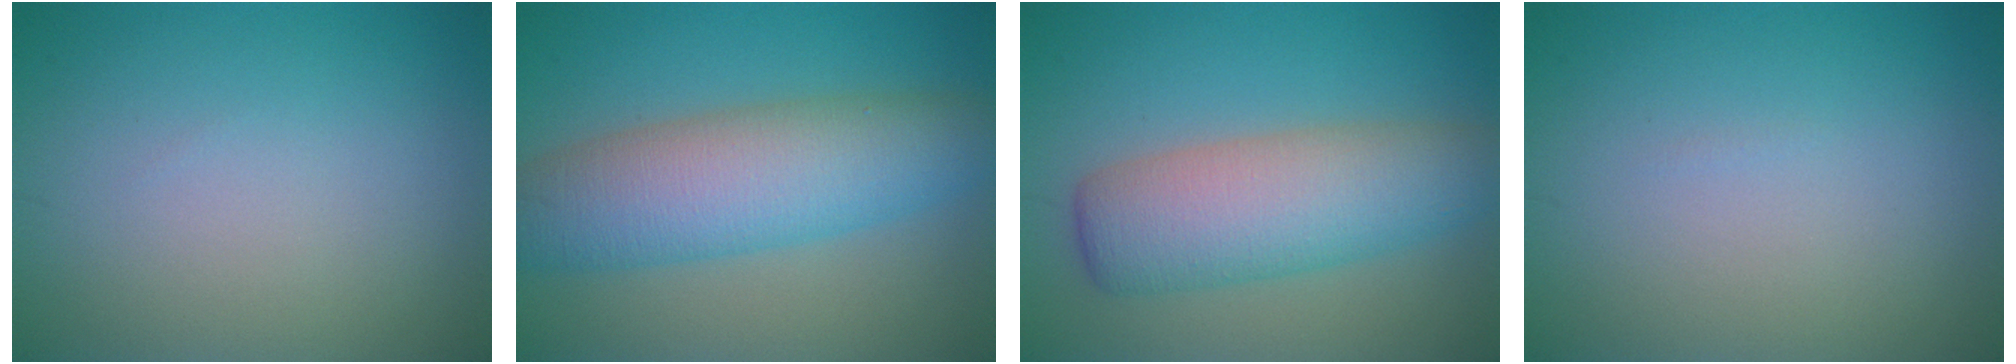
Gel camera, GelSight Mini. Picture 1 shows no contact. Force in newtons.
{"total": 8.3, "press": 8.3, "slide": 0.1}
{"total": 7.1, "press": 7.1, "slide": 0.3}
{"total": 0.0}